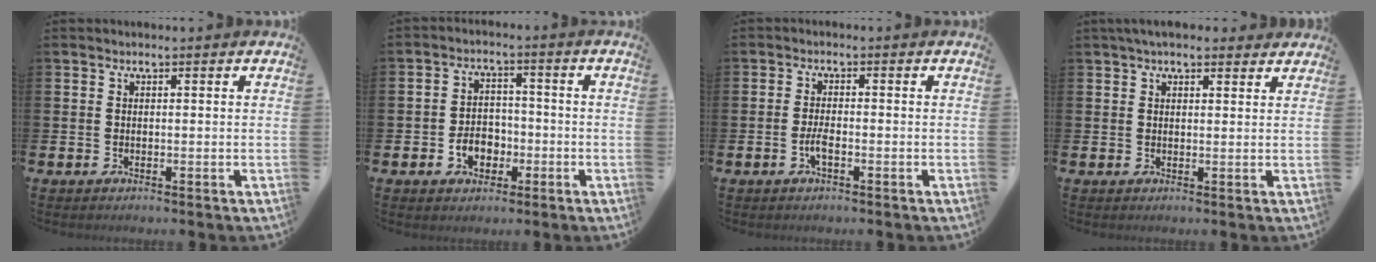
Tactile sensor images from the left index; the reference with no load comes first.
{"total": 4.1, "force": [-1.7, 3.2, 2.0], "torque": [-0.028, 0.000, -0.038]}
{"total": 2.1, "force": [-0.8, 0.6, 1.8], "torque": [-0.026, -0.001, -0.017]}
{"total": 3.1, "force": [2.8, 0.9, 1.2], "torque": [-0.023, -0.003, 0.049]}